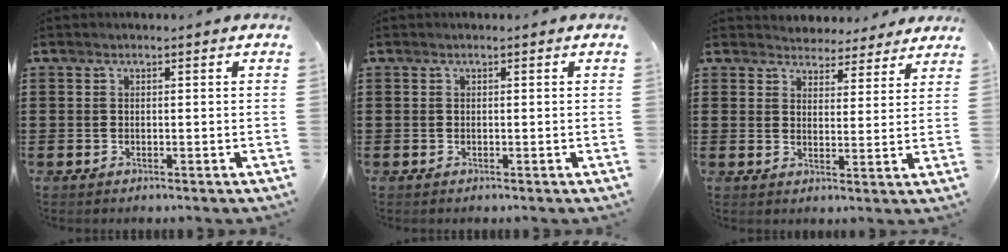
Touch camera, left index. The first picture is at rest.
{"total": 0.0}
{"total": 4.0, "force": [3.9, 1.0, -0.2], "torque": [-0.016, -0.016, 0.070]}